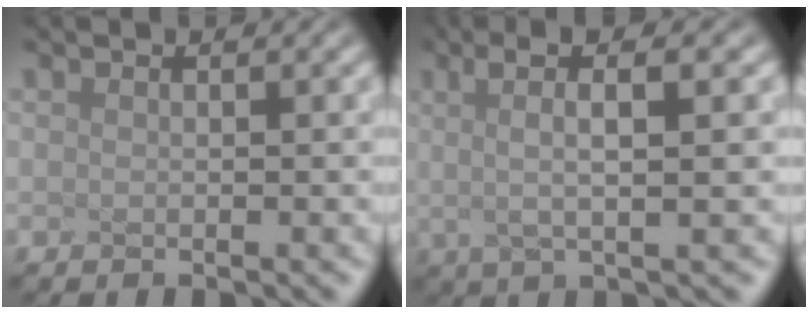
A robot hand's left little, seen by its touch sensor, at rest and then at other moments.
{"total": 3.4, "force": [0.2, -0.2, 3.4], "torque": [-0.090, 0.007, 0.035]}